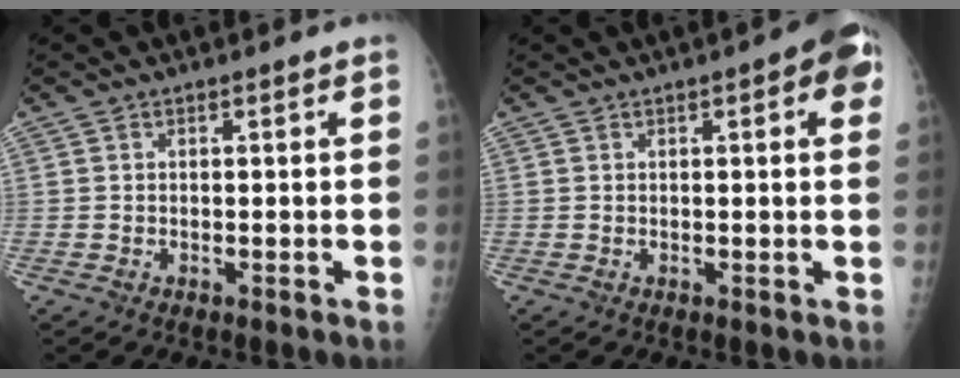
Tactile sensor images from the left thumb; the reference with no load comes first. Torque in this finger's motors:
{"motor_torque": [1.59, 1.59, 0.62, -0.47, 0.03]}